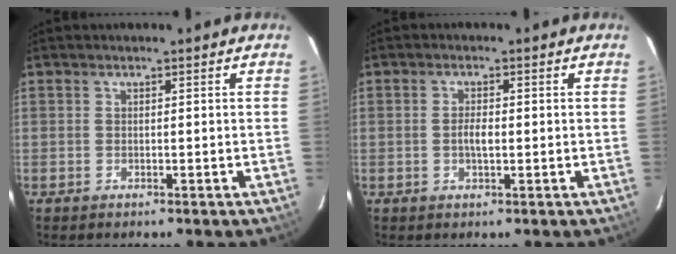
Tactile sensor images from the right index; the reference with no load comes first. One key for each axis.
{"total": 2.3, "fx": -0.2, "fy": 0.6, "fz": 2.2, "tx": -0.042, "ty": 0.001, "tz": -0.005}